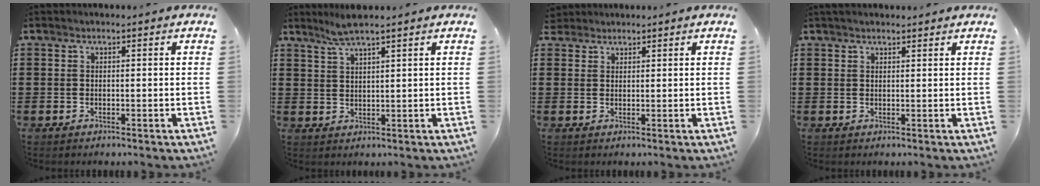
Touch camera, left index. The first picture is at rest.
{"total": 3.3, "force": [2.7, 0.0, 1.9], "torque": [-0.042, 0.002, 0.049]}
{"total": 1.7, "force": [1.6, 0.7, 0.0], "torque": [-0.005, 0.005, 0.032]}
{"total": 1.3, "force": [1.2, 0.2, 0.4], "torque": [-0.009, 0.002, 0.023]}